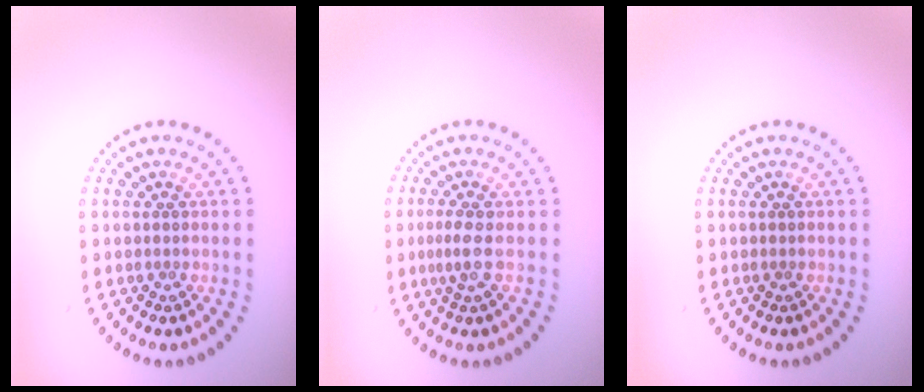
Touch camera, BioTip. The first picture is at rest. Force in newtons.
{"total": 1.5, "press": 1.3, "slide": 0.9}
{"total": 0.0}